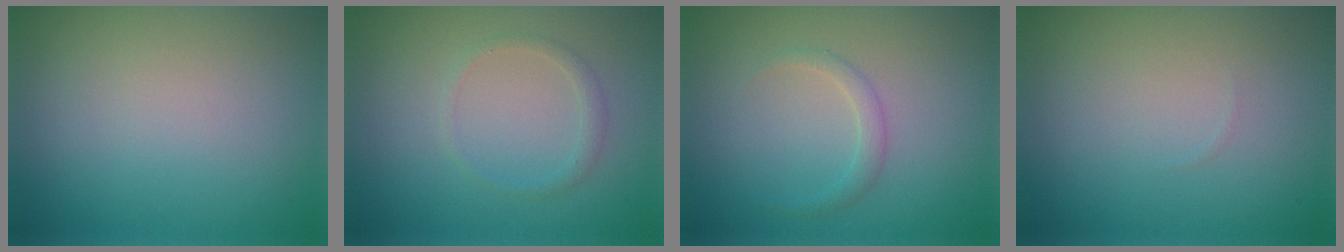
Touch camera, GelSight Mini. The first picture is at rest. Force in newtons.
{"total": 1.1, "press": 1.0, "slide": 0.1}
{"total": 1.2, "press": 1.2, "slide": 0.0}
{"total": 0.0}